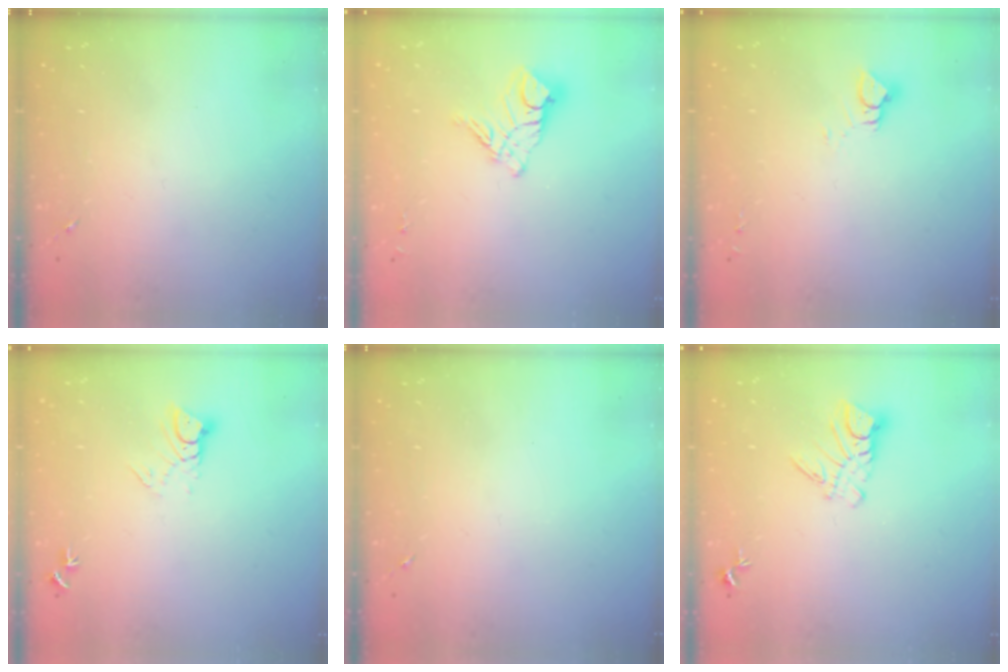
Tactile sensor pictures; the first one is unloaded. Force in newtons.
{"total": 11.3, "press": 11.3, "slide": 1.1}
{"total": 4.0, "press": 4.0, "slide": 0.3}
{"total": 5.1, "press": 5.1, "slide": 0.3}
{"total": 0.0}
{"total": 8.0, "press": 8.0, "slide": 0.7}